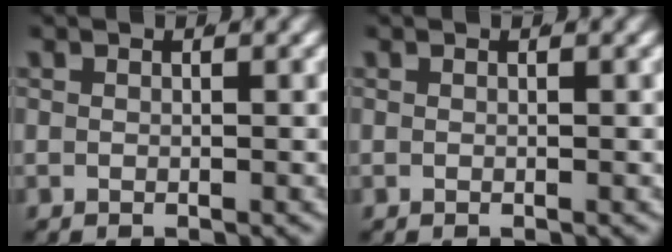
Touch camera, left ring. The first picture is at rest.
{"total": 0.0}